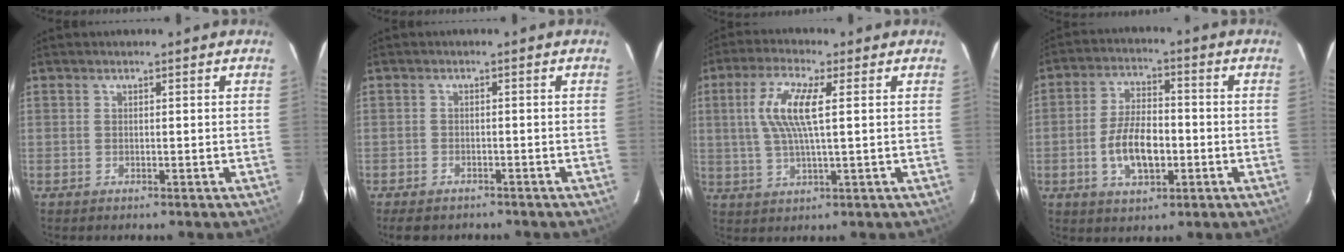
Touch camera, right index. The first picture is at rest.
{"total": 4.3, "force": [-3.4, 2.3, 1.5], "torque": [-0.040, -0.004, -0.049]}
{"total": 9.3, "force": [1.9, 1.8, 8.9], "torque": [-0.179, 0.008, 0.037]}
{"total": 9.8, "force": [-2.5, 4.7, 8.1], "torque": [-0.162, 0.004, -0.040]}